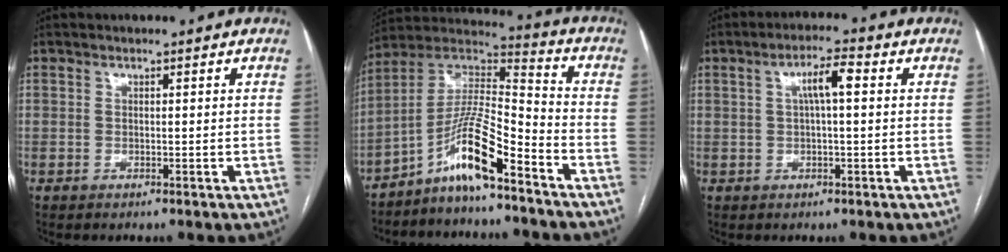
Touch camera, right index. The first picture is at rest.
{"total": 11.7, "force": [-7.5, 1.1, 8.9], "torque": [-0.177, 0.018, -0.142]}
{"total": 4.5, "force": [0.9, 0.6, 4.4], "torque": [-0.080, 0.014, 0.015]}